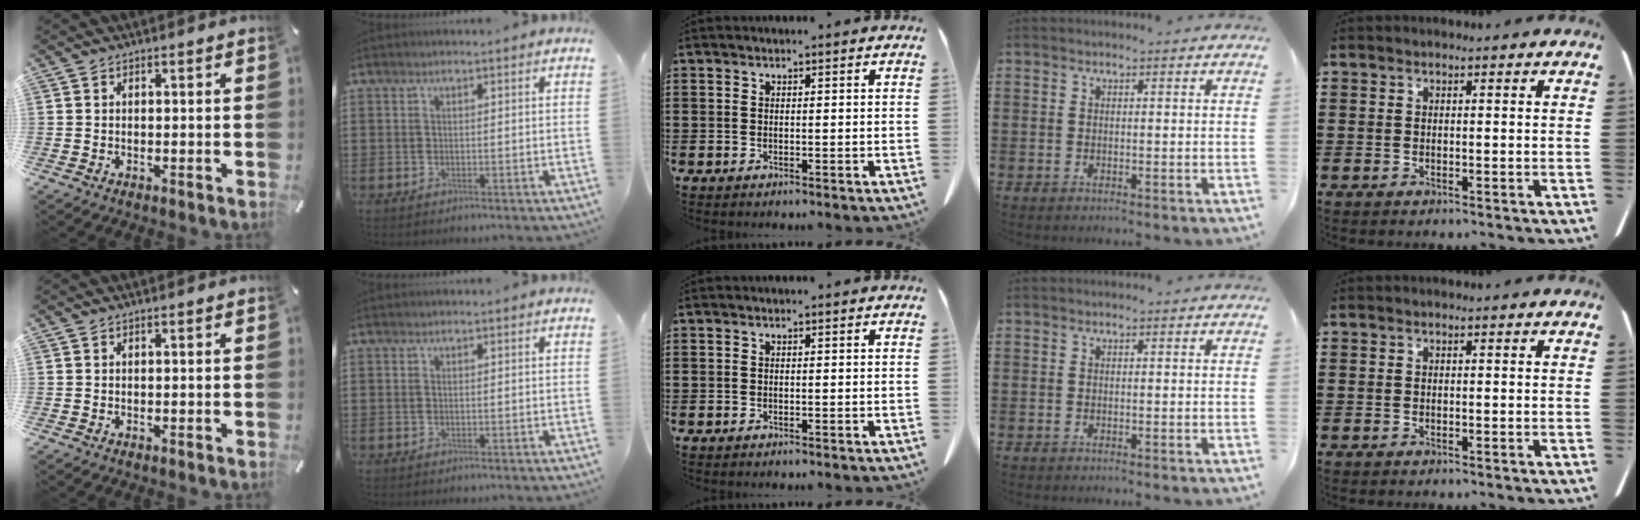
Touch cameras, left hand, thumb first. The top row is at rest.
{}